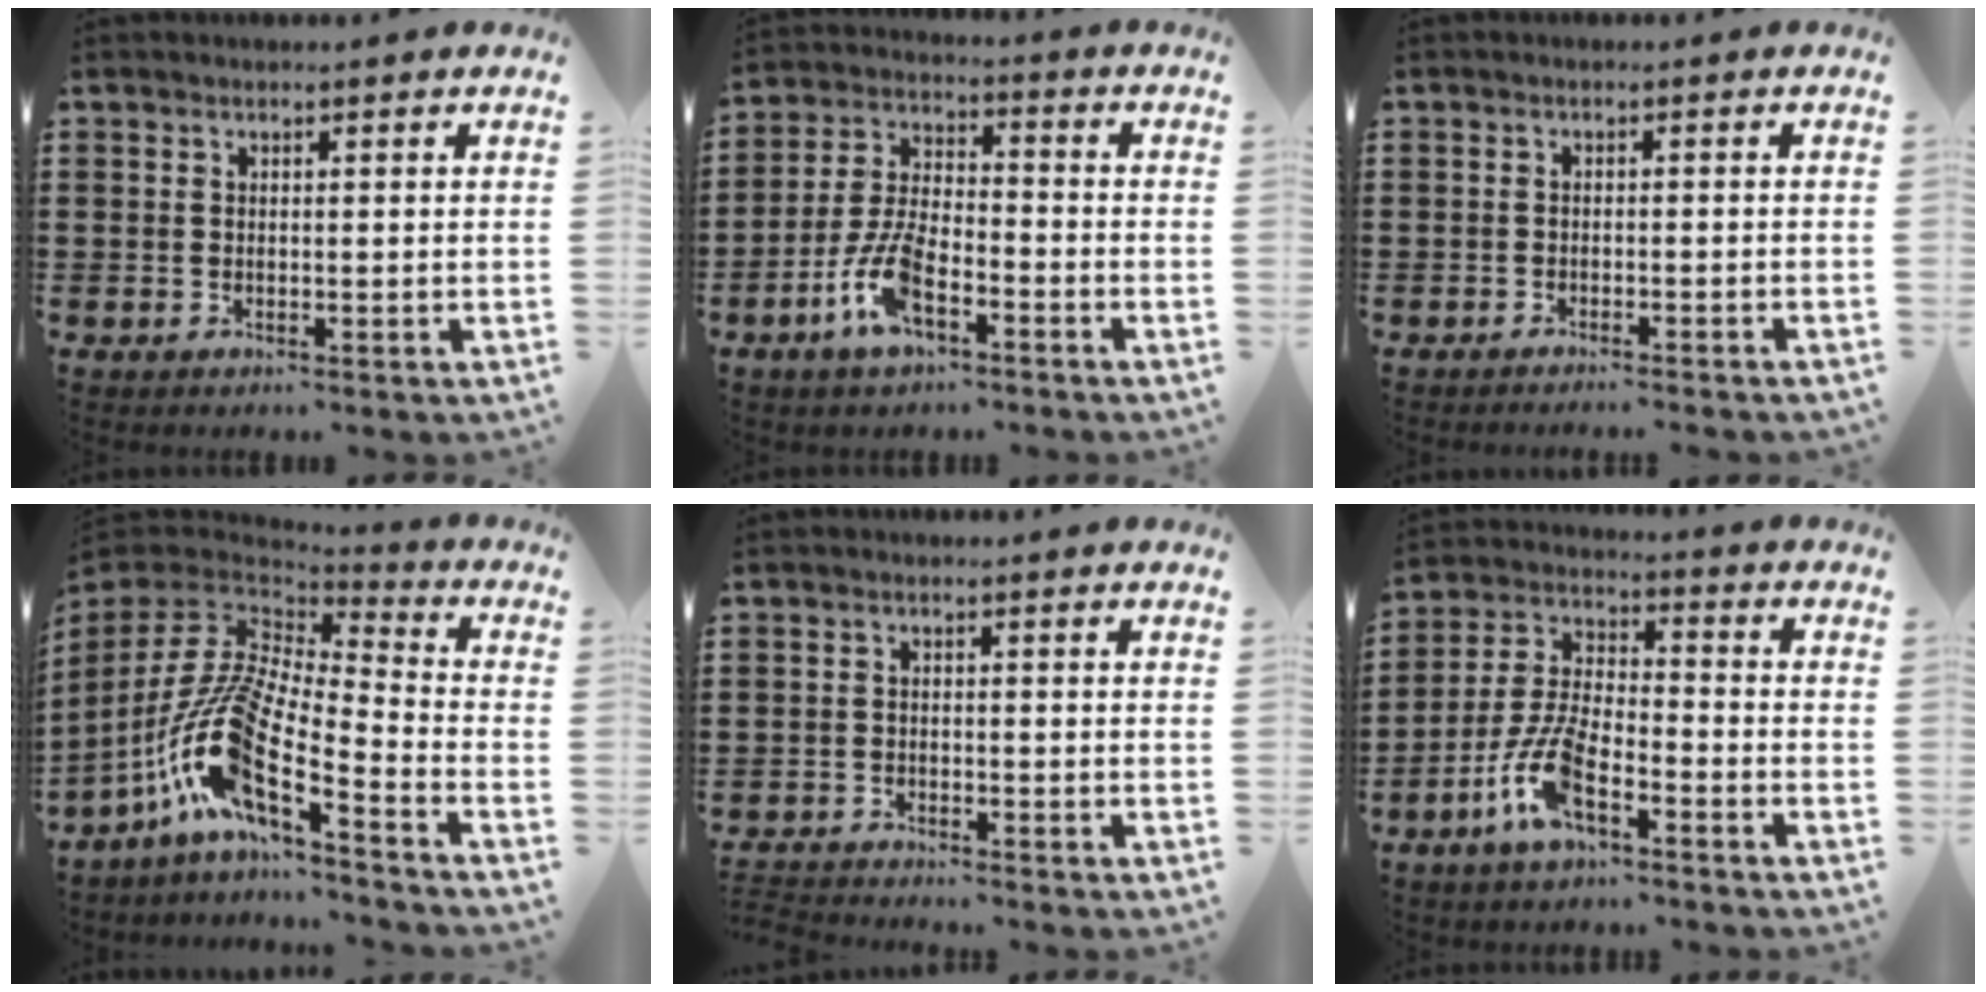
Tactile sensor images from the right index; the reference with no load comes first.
{"total": 8.4, "force": [-4.6, 3.2, 6.3], "torque": [-0.156, -0.005, -0.092]}
{"total": 1.6, "force": [-1.5, -0.4, 0.1], "torque": [-0.003, 0.002, -0.031]}
{"total": 13.3, "force": [-6.6, 3.5, 11.0], "torque": [-0.254, -0.017, -0.141]}
{"total": 2.2, "force": [-2.2, 0.0, -0.3], "torque": [0.000, 0.002, -0.049]}
{"total": 8.7, "force": [-5.2, 2.8, 6.4], "torque": [-0.157, -0.005, -0.104]}